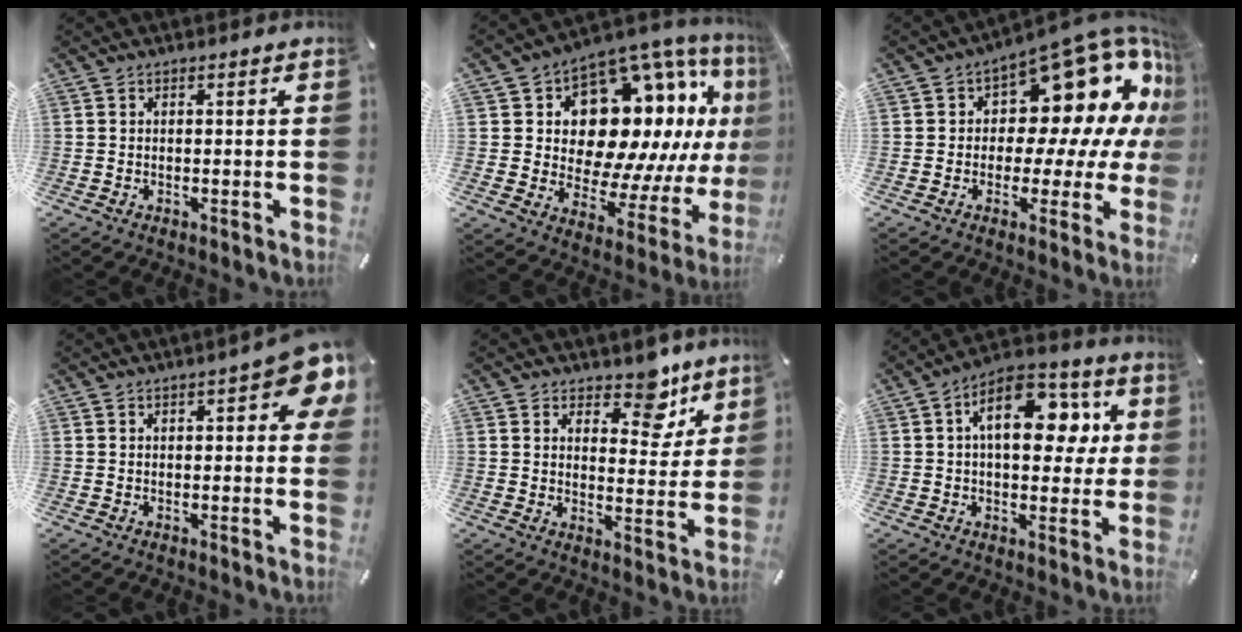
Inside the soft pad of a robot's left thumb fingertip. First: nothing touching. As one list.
[{"total": 17.8, "force": [7.1, 12.2, 10.8], "torque": [-0.169, -0.080, 0.136]}, {"total": 16.8, "force": [8.6, 9.1, 11.2], "torque": [-0.143, -0.088, 0.142]}, {"total": 9.0, "force": [3.5, 3.4, 7.5], "torque": [-0.096, -0.012, 0.056]}, {"total": 10.1, "force": [7.5, 5.1, 4.3], "torque": [-0.033, -0.058, 0.127]}, {"total": 15.3, "force": [4.5, 9.0, 11.5], "torque": [-0.170, -0.004, 0.077]}]